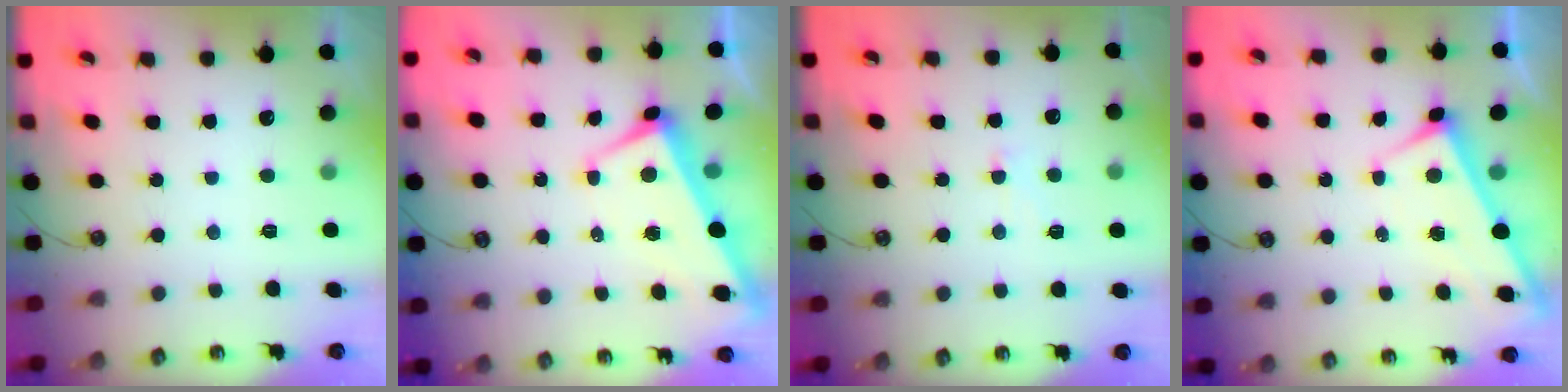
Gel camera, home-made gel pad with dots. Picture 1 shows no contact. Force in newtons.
{"total": 1.6, "press": 1.2, "slide": 0.9}
{"total": 1.3, "press": 1.2, "slide": 0.6}
{"total": 2.8, "press": 2.8, "slide": 0.4}